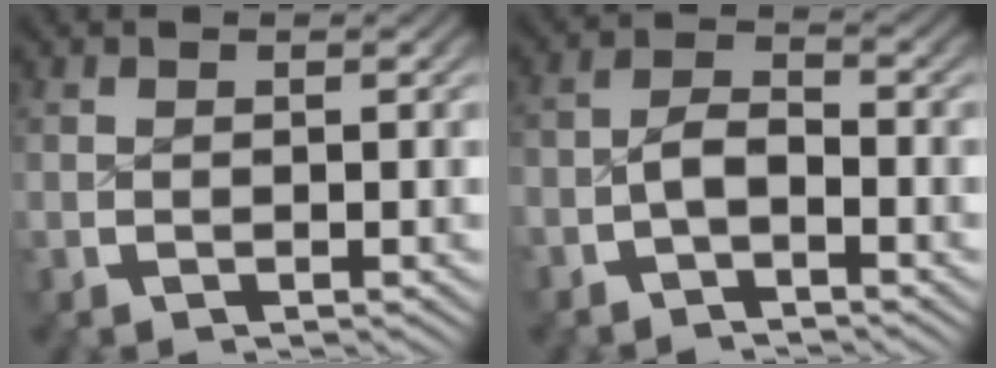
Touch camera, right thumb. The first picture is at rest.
{"total": 3.8, "force": [-1.7, 2.4, 2.3], "torque": [-0.054, -0.014, -0.026]}